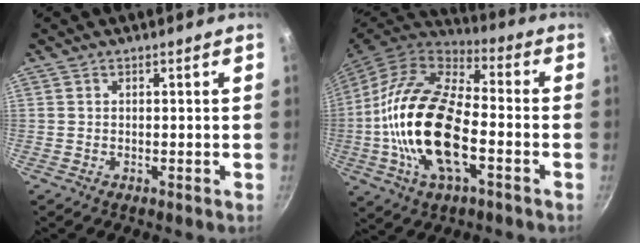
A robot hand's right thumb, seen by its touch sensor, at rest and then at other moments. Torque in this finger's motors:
{"motor_torque": [-0.08, 2.19, 2.70, -0.07, 0.57]}